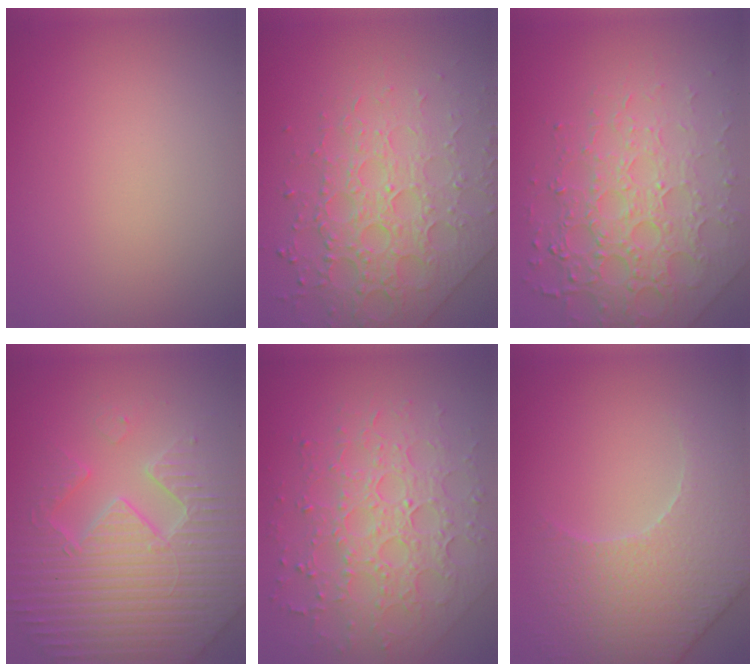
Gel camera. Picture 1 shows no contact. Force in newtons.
{"total": 6.0, "press": 5.2, "slide": 3.1}
{"total": 7.8, "press": 5.5, "slide": 5.5}
{"total": 7.7, "press": 7.4, "slide": 1.9}
{"total": 7.7, "press": 5.5, "slide": 5.4}
{"total": 4.9, "press": 4.8, "slide": 1.3}